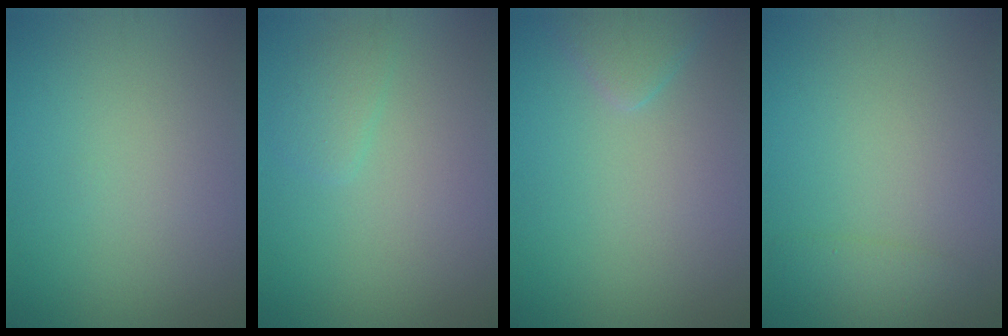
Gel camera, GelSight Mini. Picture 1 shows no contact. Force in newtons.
{"total": 1.4, "press": 1.4, "slide": 0.2}
{"total": 1.7, "press": 1.7, "slide": 0.1}
{"total": 1.5, "press": 1.5, "slide": 0.0}